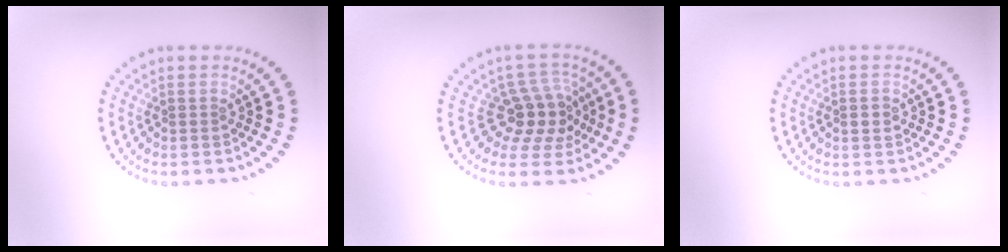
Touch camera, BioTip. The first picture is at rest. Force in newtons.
{"total": 4.0, "press": 3.4, "slide": 2.1}
{"total": 1.2, "press": 1.2, "slide": 0.1}